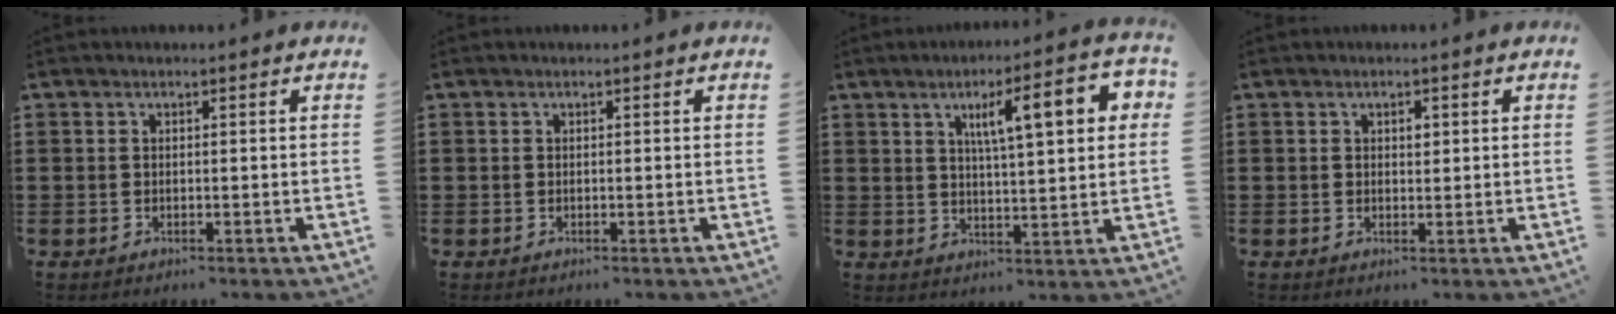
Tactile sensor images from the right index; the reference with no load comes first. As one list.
[{"total": 0.0}, {"total": 9.6, "force": [3.6, 2.3, 8.6], "torque": [-0.140, 0.002, 0.051]}, {"total": 1.2, "force": [0.4, 0.8, 0.9], "torque": [-0.010, 0.002, 0.005]}]